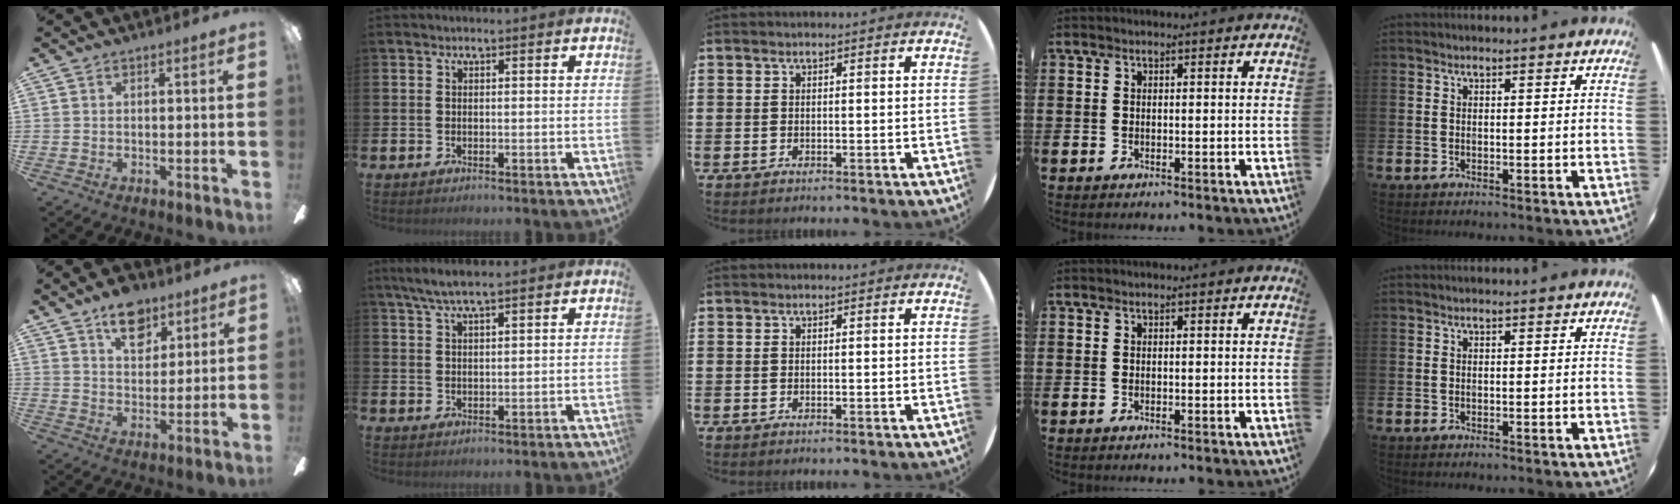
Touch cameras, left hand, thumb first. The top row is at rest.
{"thumb": {"total": 10.4, "force": [7.0, 5.6, 5.3], "torque": [-0.065, -0.028, 0.124]}, "index": {"total": 5.0, "force": [4.1, 0.9, 2.8], "torque": [-0.060, -0.006, 0.072]}}